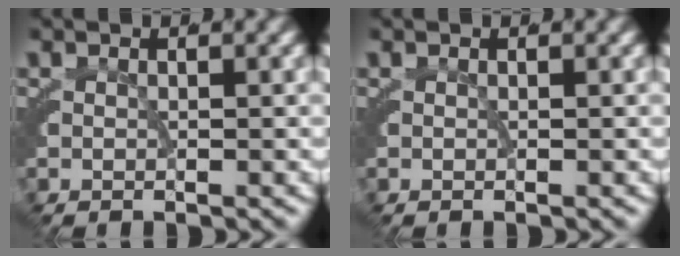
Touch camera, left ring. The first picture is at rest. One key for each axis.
{"total": 0.0}